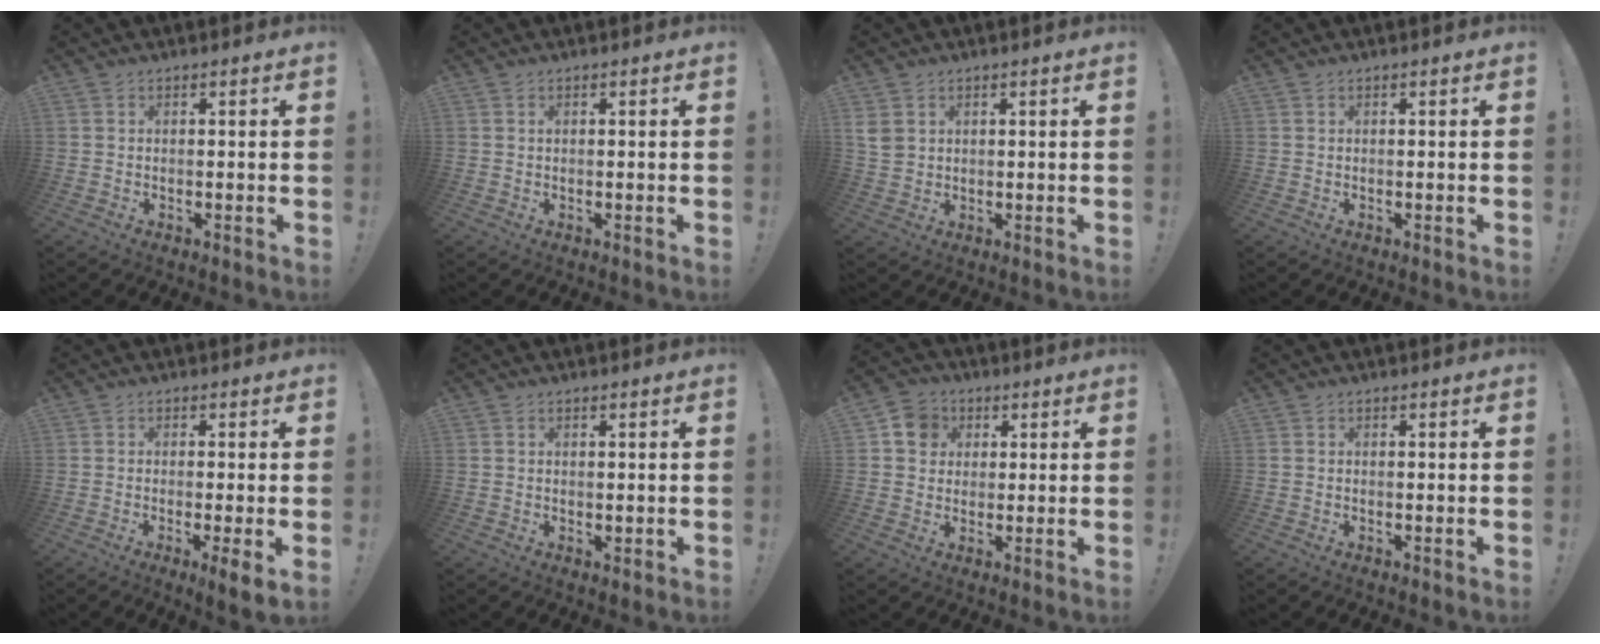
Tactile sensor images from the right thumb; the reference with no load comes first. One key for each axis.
{"total": 0.0}
{"total": 4.2, "fx": 1.8, "fy": 3.3, "fz": 1.9, "tx": -0.039, "ty": -0.002, "tz": 0.038}
{"total": 0.0}
{"total": 4.3, "fx": -0.9, "fy": -0.3, "fz": 4.1, "tx": -0.062, "ty": -0.007, "tz": -0.012}
{"total": 0.7, "fx": 0.4, "fy": 0.4, "fz": 0.4, "tx": -0.005, "ty": -0.001, "tz": 0.007}
{"total": 8.4, "fx": 2.3, "fy": 7.6, "fz": 2.7, "tx": -0.030, "ty": -0.003, "tz": 0.048}
{"total": 0.0}